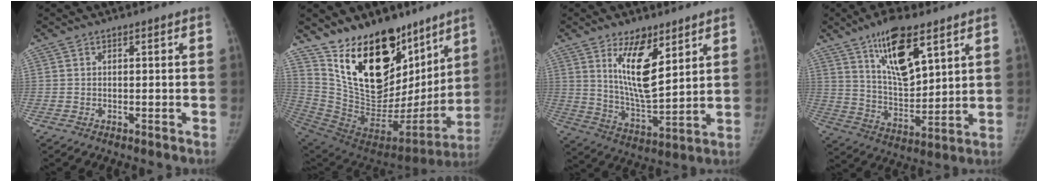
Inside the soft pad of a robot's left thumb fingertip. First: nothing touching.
{"total": 28.8, "force": [17.9, 15.7, 16.1], "torque": [-0.219, -0.082, 0.314]}
{"total": 13.0, "force": [6.4, 5.2, 10.0], "torque": [-0.149, -0.051, 0.125]}
{"total": 14.9, "force": [8.3, 5.9, 11.0], "torque": [-0.157, -0.047, 0.151]}